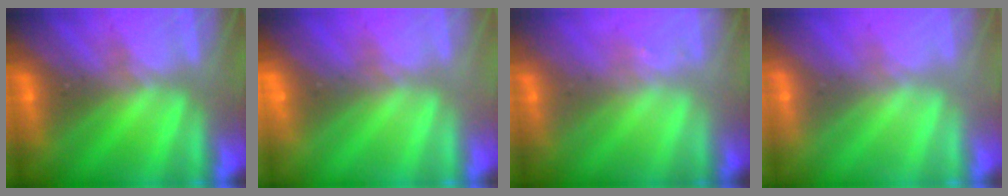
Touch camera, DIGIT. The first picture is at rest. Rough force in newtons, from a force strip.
{"total": 2.4}
{"total": 1.6}
{"total": 3.4}